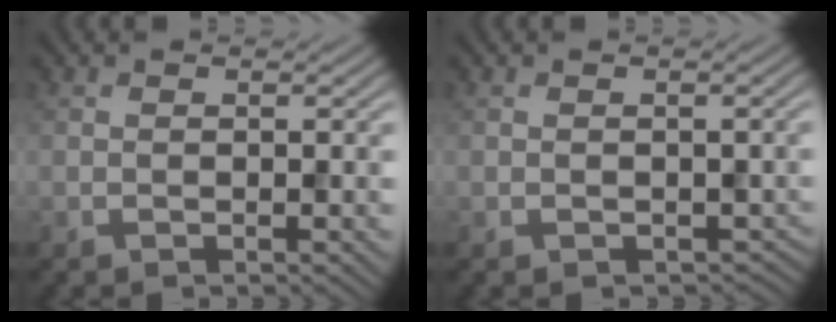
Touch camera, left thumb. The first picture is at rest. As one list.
[{"total": 1.5, "force": [-0.5, 1.2, 0.7], "torque": [-0.017, -0.013, -0.006]}]